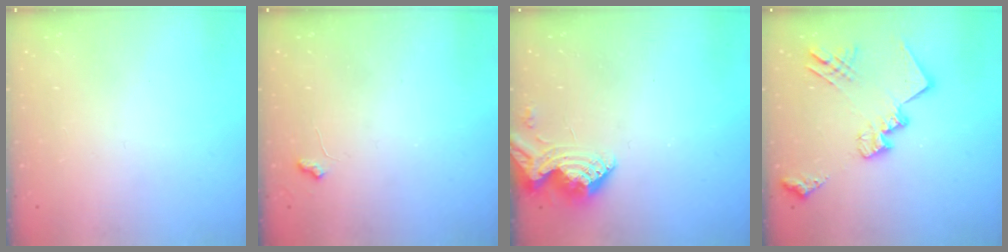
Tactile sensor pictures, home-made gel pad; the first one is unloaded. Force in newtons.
{"total": 4.5, "press": 4.5, "slide": 0.6}
{"total": 8.0, "press": 8.0, "slide": 0.9}
{"total": 17.7, "press": 17.7, "slide": 0.8}